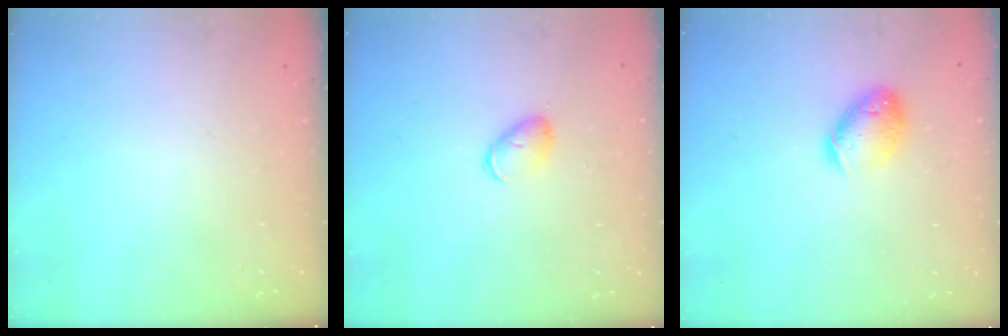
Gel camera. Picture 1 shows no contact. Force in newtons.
{"total": 5.8, "press": 5.7, "slide": 0.7}
{"total": 11.4, "press": 11.2, "slide": 2.0}